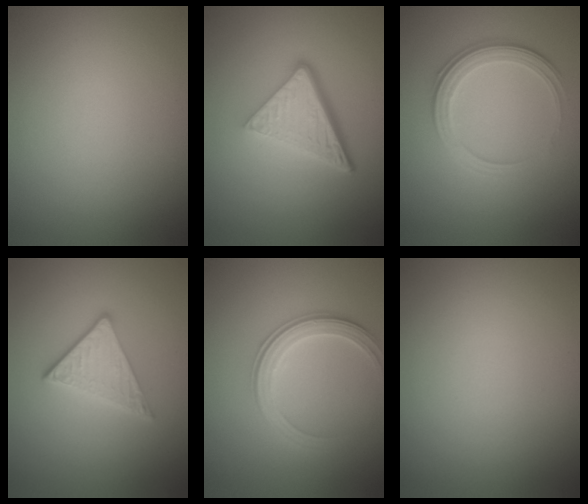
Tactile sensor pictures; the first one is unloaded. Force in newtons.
{"total": 5.6, "press": 3.8, "slide": 4.2}
{"total": 3.8, "press": 2.8, "slide": 2.6}
{"total": 2.9, "press": 2.6, "slide": 1.2}
{"total": 3.0, "press": 2.8, "slide": 0.9}
{"total": 0.0}